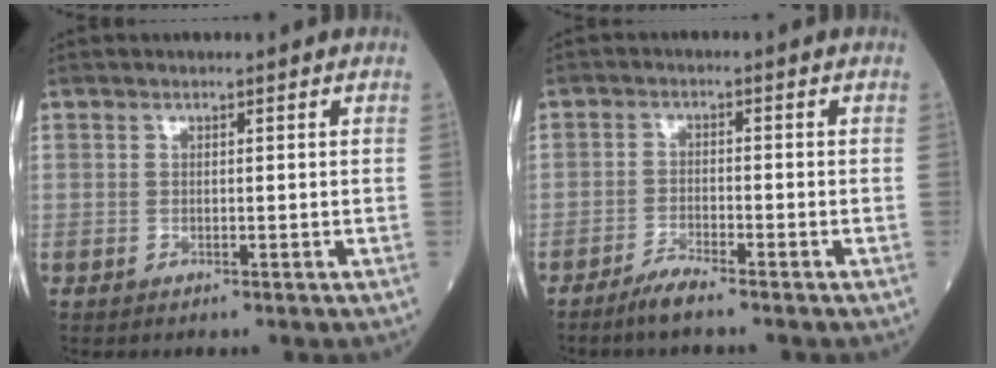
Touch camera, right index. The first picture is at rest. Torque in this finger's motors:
{"motor_torque": [0.01, -0.10, 0.03, 0.03]}